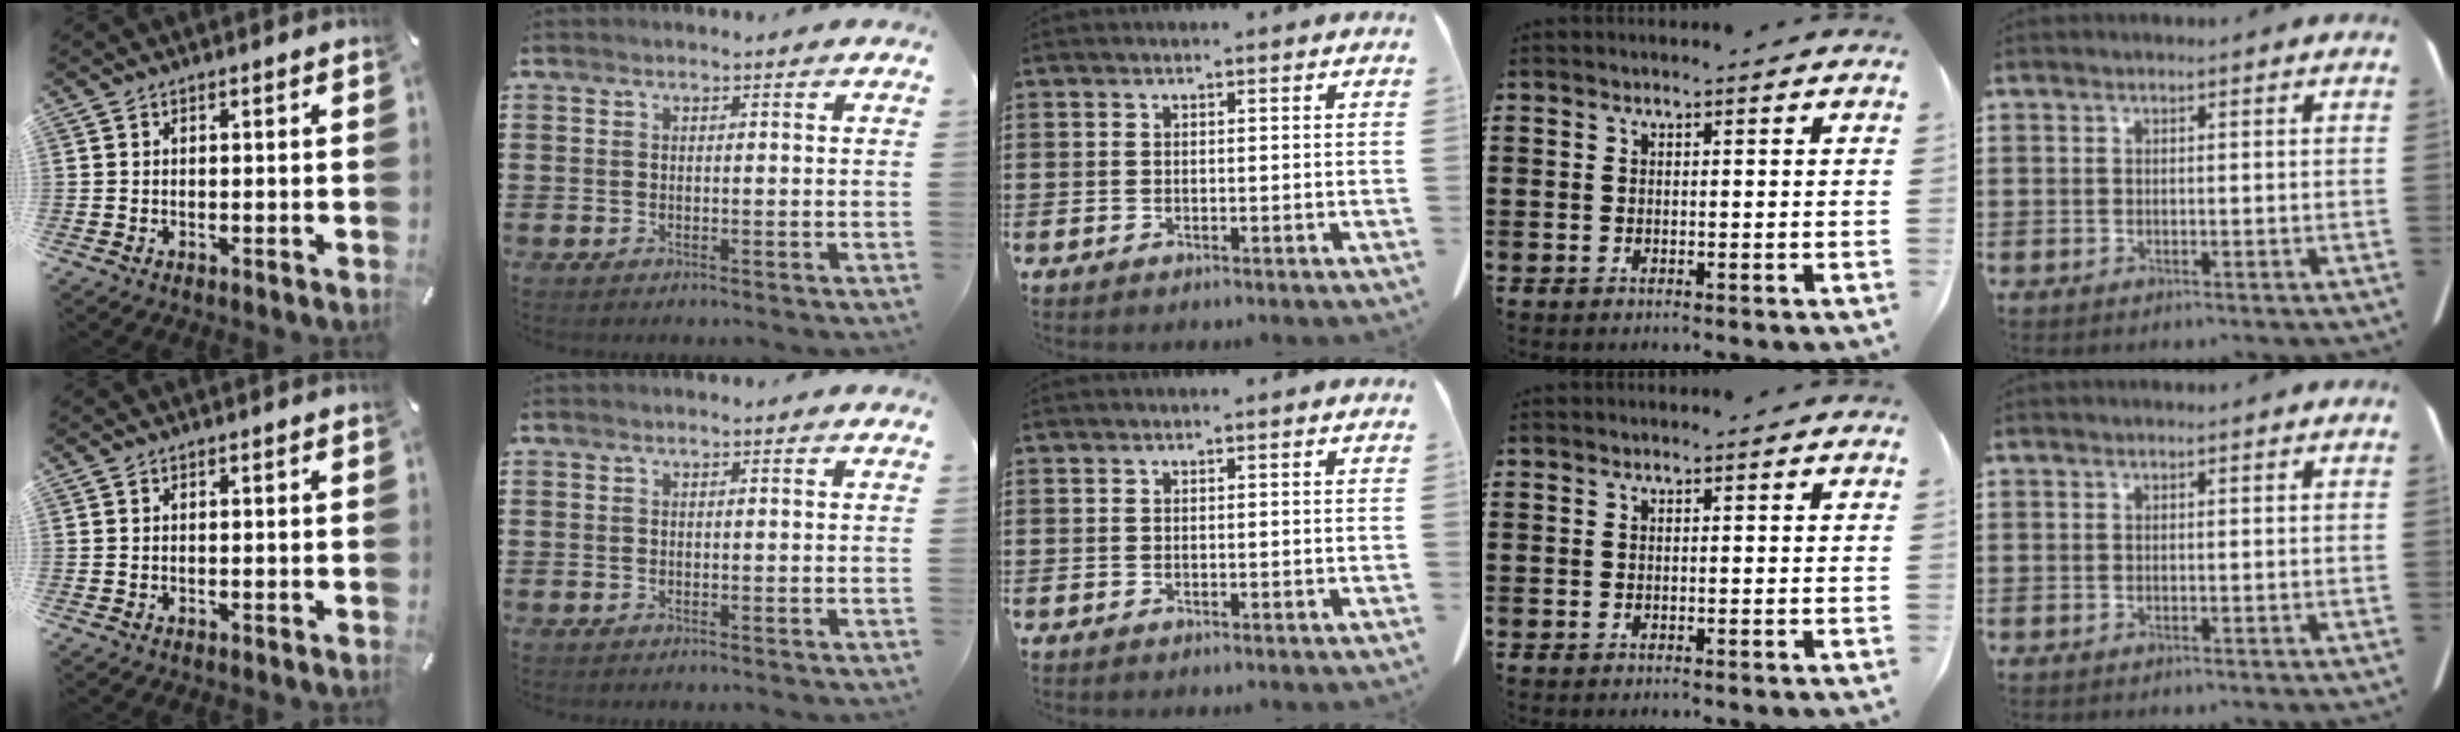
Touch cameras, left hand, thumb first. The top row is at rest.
{}